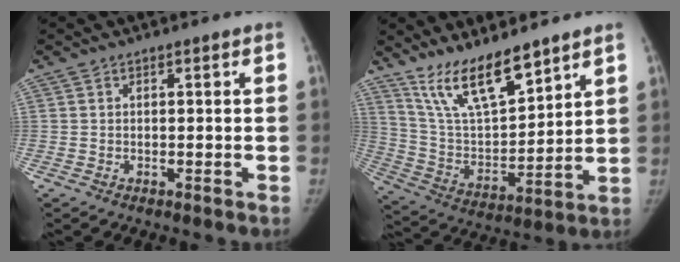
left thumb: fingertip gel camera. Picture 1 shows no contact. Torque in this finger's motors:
{"motor_torque": [0.48, 0.45, 0.94, -1.84, 0.11]}